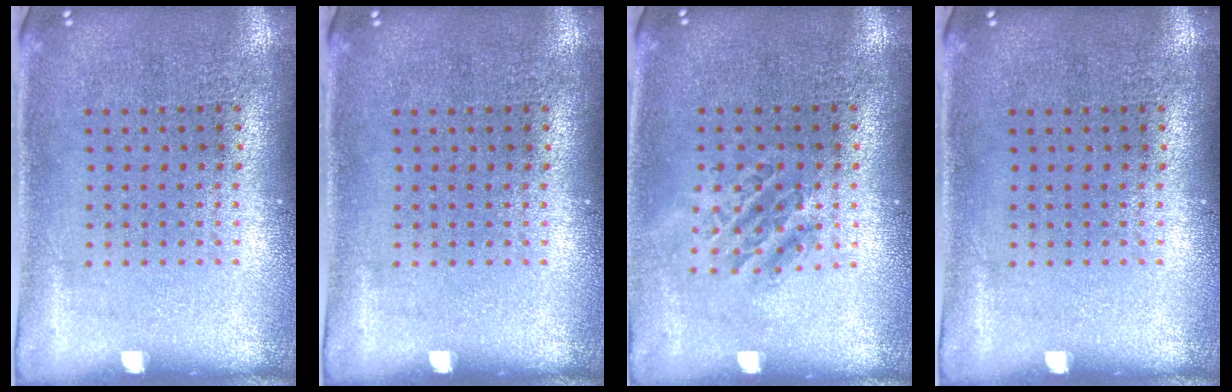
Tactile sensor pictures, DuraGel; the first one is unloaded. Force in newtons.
{"total": 0.0}
{"total": 1.0, "press": 1.0, "slide": 0.4}
{"total": 0.0}